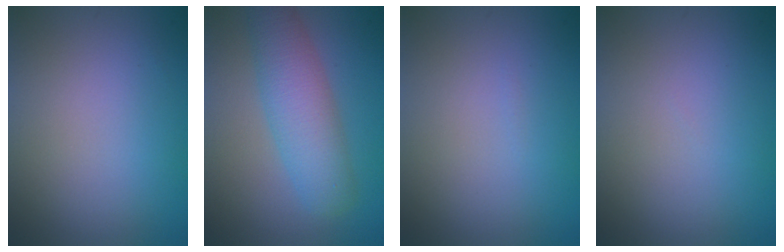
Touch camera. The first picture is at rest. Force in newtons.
{"total": 5.3, "press": 5.3, "slide": 0.2}
{"total": 0.0}
{"total": 0.0}